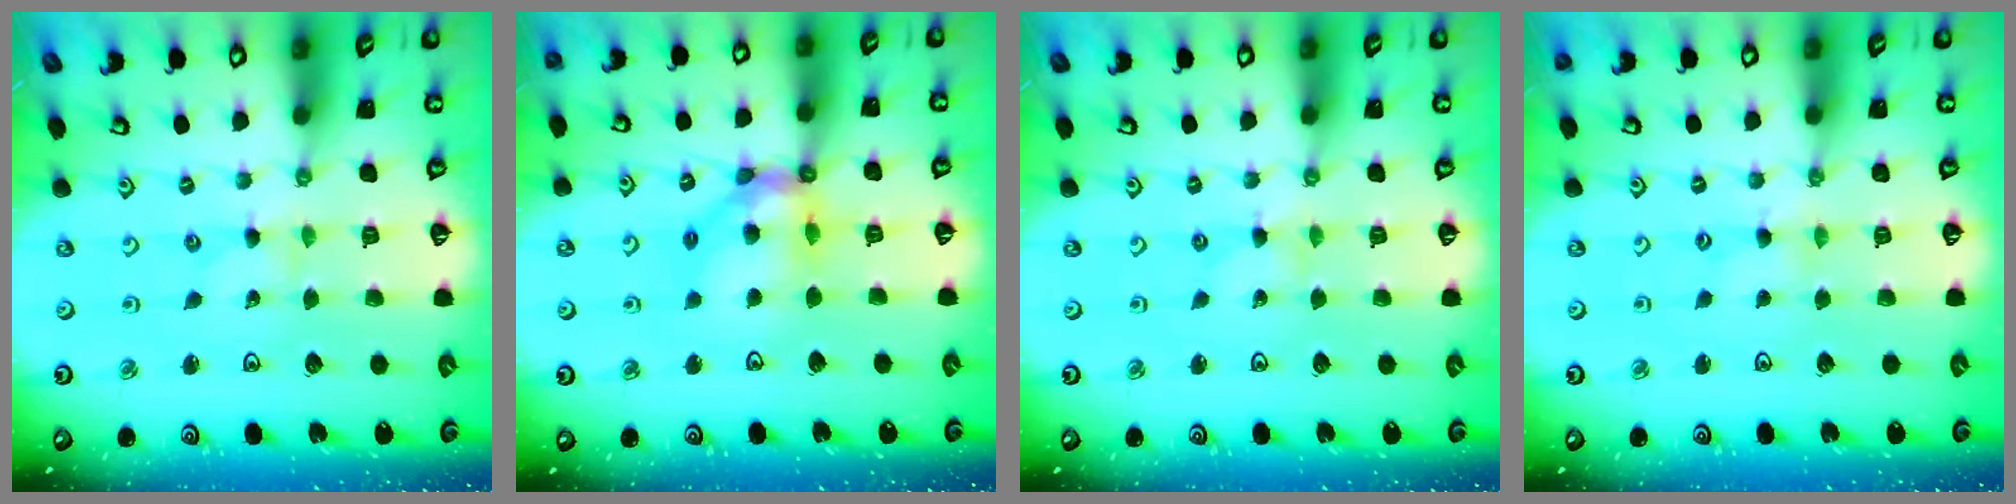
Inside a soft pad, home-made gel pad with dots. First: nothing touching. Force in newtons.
{"total": 12.5, "press": 12.4, "slide": 1.5}
{"total": 0.0}
{"total": 1.1, "press": 1.1, "slide": 0.2}